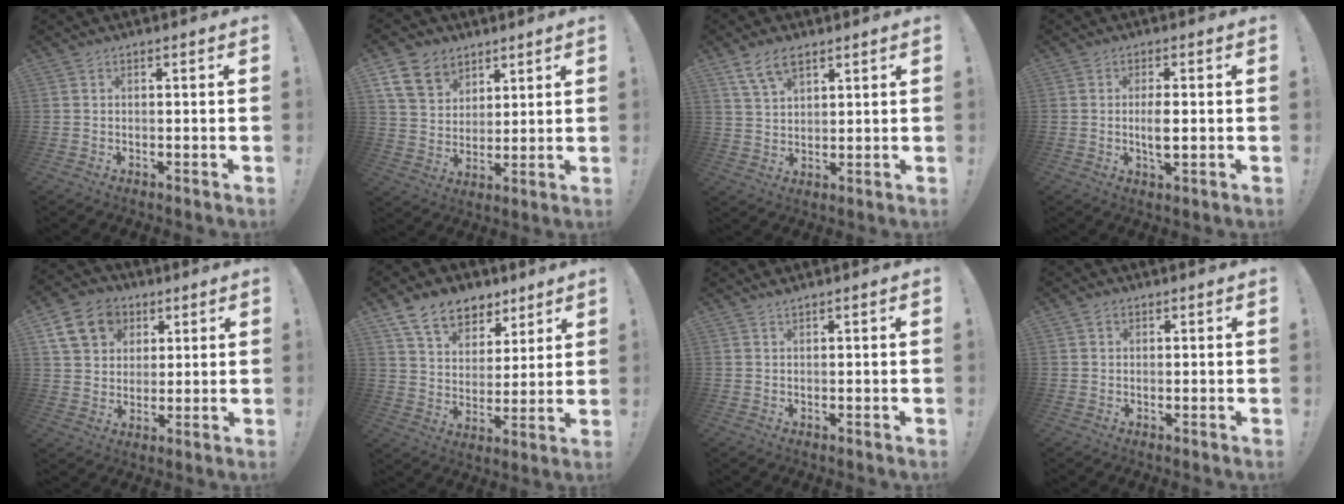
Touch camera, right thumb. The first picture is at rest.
{"total": 11.9, "force": [7.1, 8.4, 4.3], "torque": [-0.081, -0.037, 0.145]}
{"total": 8.0, "force": [4.9, 4.2, 4.6], "torque": [-0.081, -0.014, 0.095]}
{"total": 4.7, "force": [-0.3, 1.6, 4.4], "torque": [-0.074, -0.004, -0.009]}
{"total": 14.2, "force": [6.0, 11.3, 6.3], "torque": [-0.080, -0.022, 0.119]}
{"total": 13.3, "force": [8.9, 8.4, 5.1], "torque": [-0.086, -0.057, 0.170]}
{"total": 0.9, "force": [0.9, 0.0, 0.2], "torque": [0.001, -0.003, 0.016]}
{"total": 1.3, "force": [0.7, 1.0, 0.4], "torque": [-0.002, 0.000, 0.013]}